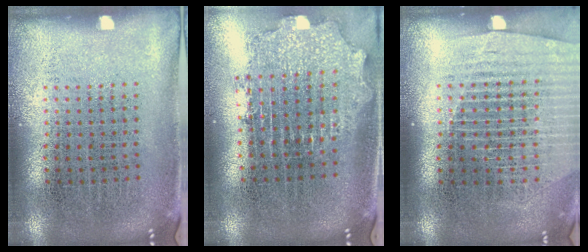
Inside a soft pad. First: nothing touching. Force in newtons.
{"total": 2.1, "press": 1.7, "slide": 1.3}
{"total": 1.5, "press": 1.4, "slide": 0.6}